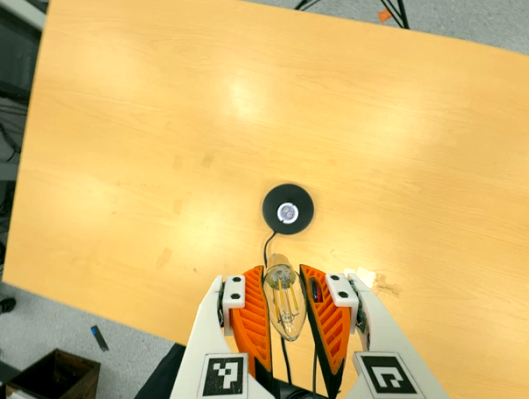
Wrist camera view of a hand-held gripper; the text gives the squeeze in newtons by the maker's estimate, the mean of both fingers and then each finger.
{"total": 20.3, "left": 21.2, "right": 19.4}